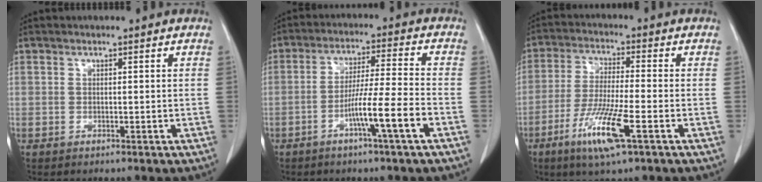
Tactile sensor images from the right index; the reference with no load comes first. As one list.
[{"total": 8.7, "force": [-3.9, -1.1, 7.7], "torque": [-0.138, 0.001, -0.072]}, {"total": 10.1, "force": [-4.8, 0.4, 8.9], "torque": [-0.180, -0.022, -0.090]}]